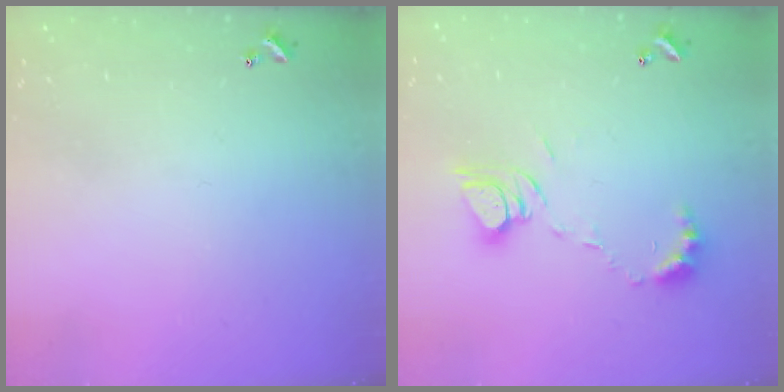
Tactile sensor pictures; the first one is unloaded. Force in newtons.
{"total": 8.2, "press": 8.1, "slide": 0.8}